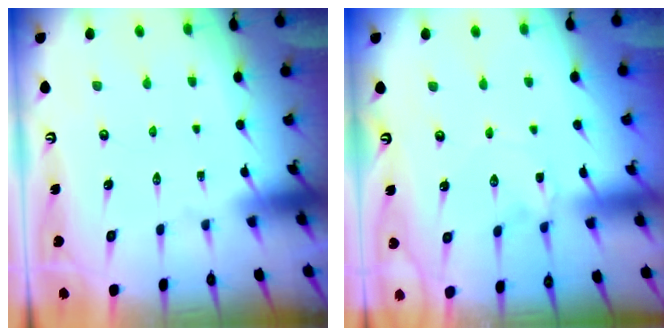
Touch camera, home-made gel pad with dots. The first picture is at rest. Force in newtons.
{"total": 1.5, "press": 1.4, "slide": 0.2}